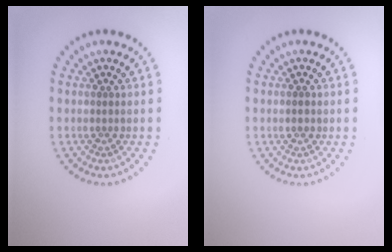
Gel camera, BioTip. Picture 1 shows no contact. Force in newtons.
{"total": 1.1, "press": 1.1, "slide": 0.2}